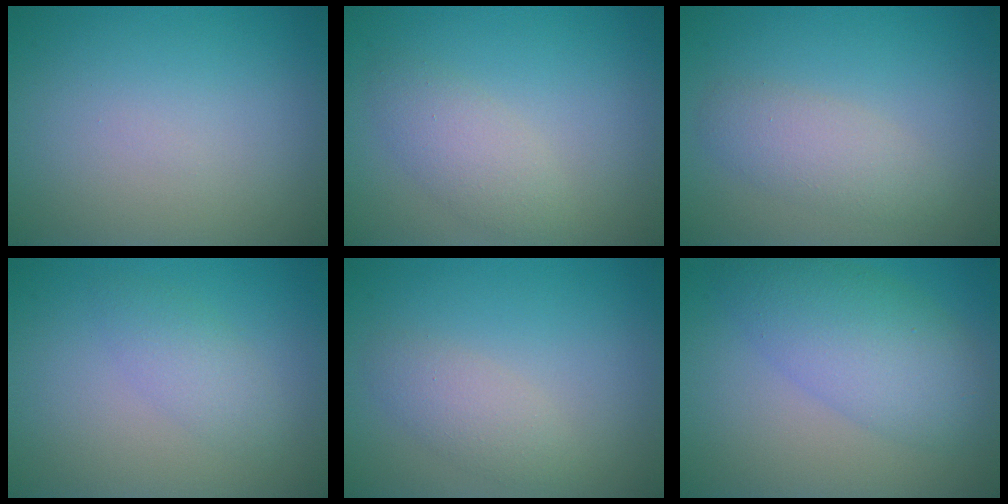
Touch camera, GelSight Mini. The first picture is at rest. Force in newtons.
{"total": 2.6, "press": 2.6, "slide": 0.2}
{"total": 2.8, "press": 2.7, "slide": 0.3}
{"total": 2.0, "press": 2.0, "slide": 0.1}
{"total": 2.2, "press": 2.2, "slide": 0.0}
{"total": 5.9, "press": 5.9, "slide": 0.1}